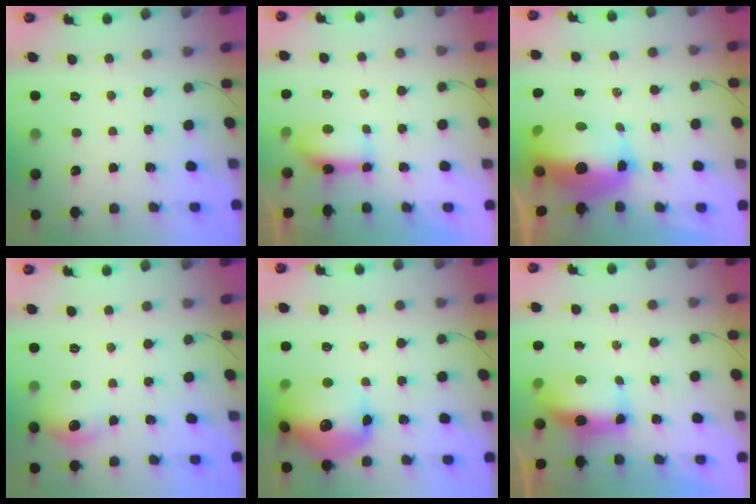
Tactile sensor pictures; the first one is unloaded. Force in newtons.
{"total": 6.1, "press": 6.0, "slide": 1.1}
{"total": 11.7, "press": 11.5, "slide": 2.4}
{"total": 9.4, "press": 9.4, "slide": 0.5}
{"total": 19.2, "press": 18.9, "slide": 3.1}
{"total": 7.2, "press": 7.2, "slide": 0.5}